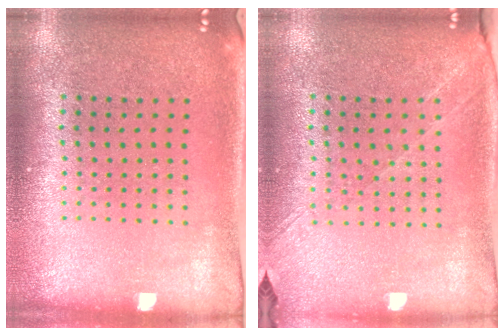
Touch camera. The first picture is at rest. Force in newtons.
{"total": 1.3, "press": 1.2, "slide": 0.6}